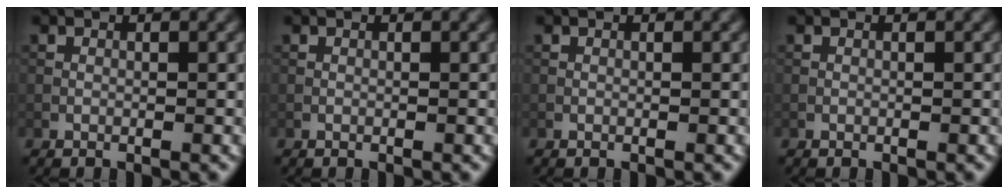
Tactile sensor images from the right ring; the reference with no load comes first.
{"total": 0.0}
{"total": 0.0}
{"total": 0.0}